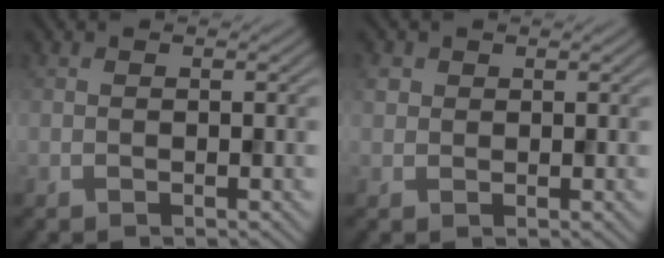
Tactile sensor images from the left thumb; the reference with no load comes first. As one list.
[{"total": 1.4, "force": [0.6, 1.3, 0.3], "torque": [-0.010, 0.000, 0.010]}]